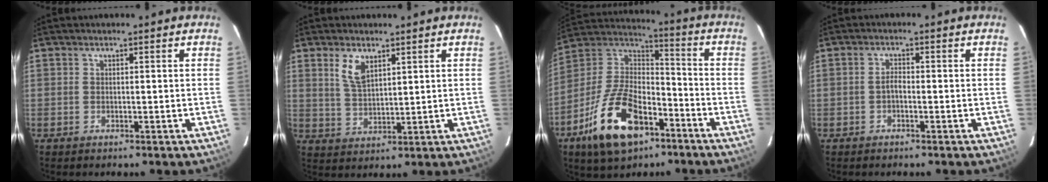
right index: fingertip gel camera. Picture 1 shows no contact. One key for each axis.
{"total": 5.5, "fx": 3.0, "fy": 2.5, "fz": 3.8, "tx": -0.073, "ty": 0.000, "tz": 0.063}
{"total": 20.1, "fx": -10.5, "fy": 10.3, "fz": 13.7, "tx": -0.289, "ty": -0.003, "tz": -0.181}
{"total": 1.5, "fx": -0.7, "fy": 0.6, "fz": 1.1, "tx": -0.022, "ty": 0.006, "tz": -0.014}